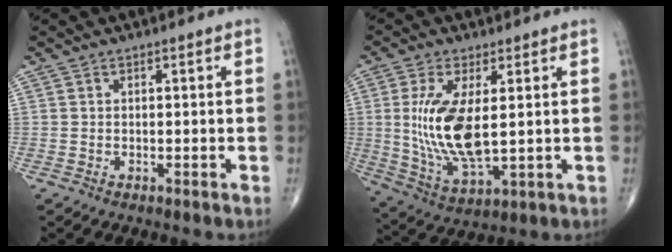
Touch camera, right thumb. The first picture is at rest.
{"total": 13.7, "force": [1.4, 5.5, 12.5], "torque": [-0.259, -0.023, 0.039]}